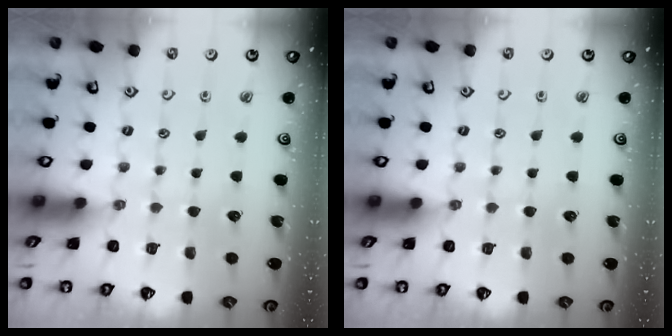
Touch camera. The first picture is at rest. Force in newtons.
{"total": 0.0}